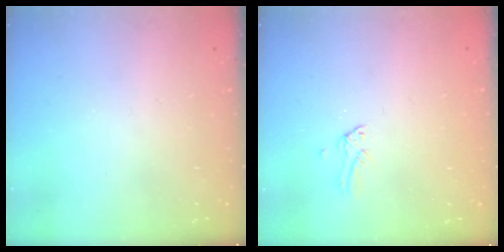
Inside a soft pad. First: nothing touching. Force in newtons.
{"total": 0.0}